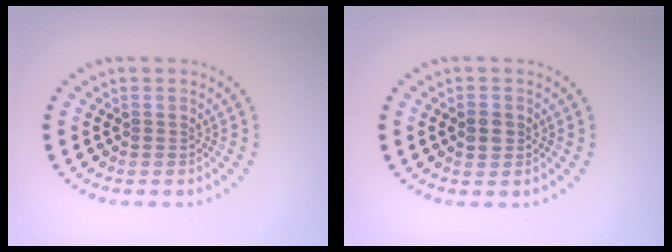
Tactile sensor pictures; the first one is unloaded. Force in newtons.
{"total": 1.5, "press": 1.4, "slide": 0.3}